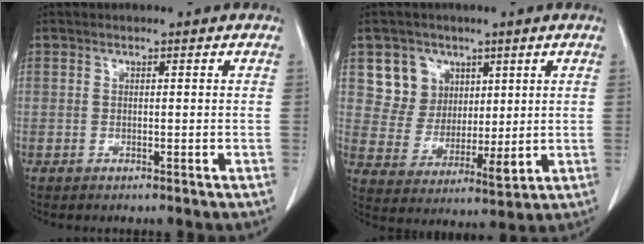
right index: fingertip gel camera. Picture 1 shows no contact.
{"total": 8.4, "force": [4.0, 7.2, 1.9], "torque": [-0.039, 0.016, 0.086]}